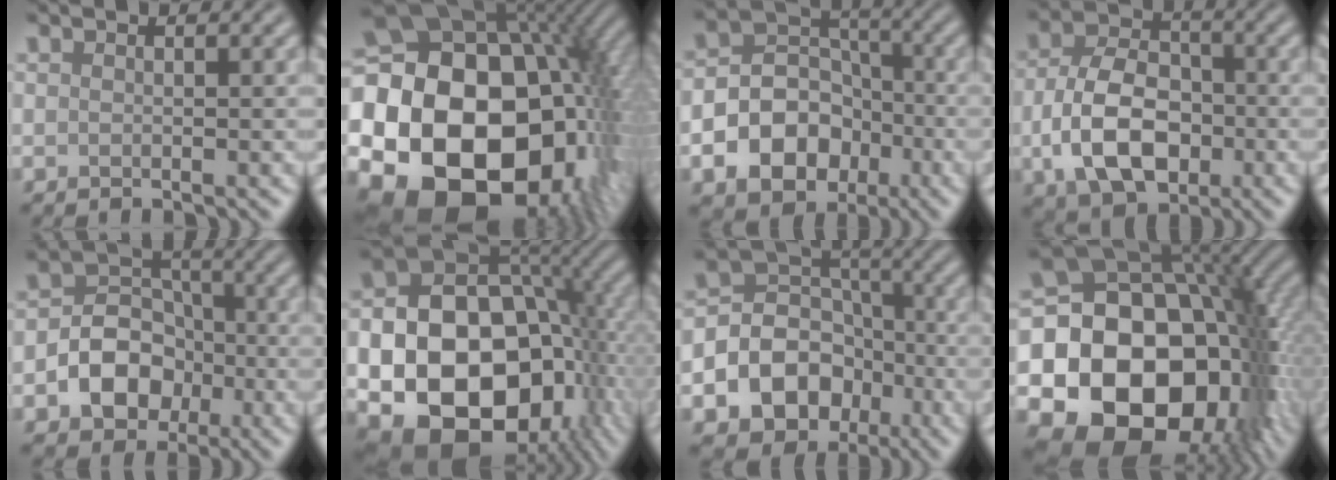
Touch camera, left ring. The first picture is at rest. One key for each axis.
{"total": 23.7, "fx": -3.5, "fy": 17.6, "fz": 15.4, "tx": -0.261, "ty": -0.032, "tz": -0.085}
{"total": 9.4, "fx": -3.5, "fy": 7.5, "fz": 4.4, "tx": -0.061, "ty": -0.006, "tz": -0.080}
{"total": 8.3, "fx": -2.1, "fy": 5.5, "fz": 5.9, "tx": -0.115, "ty": 0.002, "tz": -0.046}
{"total": 6.2, "fx": -2.0, "fy": 4.9, "fz": 3.4, "tx": -0.037, "ty": 0.002, "tz": -0.045}
{"total": 21.0, "fx": -4.9, "fy": 16.2, "fz": 12.5, "tx": -0.199, "ty": -0.041, "tz": -0.078}
{"total": 11.1, "fx": -4.1, "fy": 9.3, "fz": 4.5, "tx": -0.082, "ty": -0.009, "tz": -0.088}
{"total": 21.3, "fx": -5.1, "fy": 15.8, "fz": 13.4, "tx": -0.202, "ty": -0.030, "tz": -0.092}